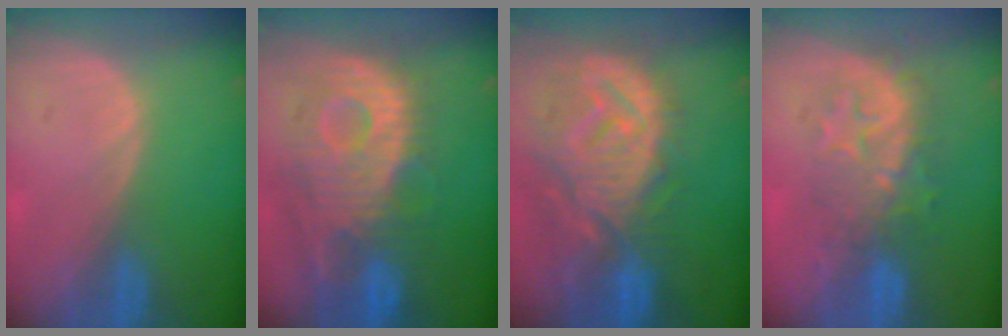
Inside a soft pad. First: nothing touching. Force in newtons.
{"total": 12.0, "press": 10.8, "slide": 5.3}
{"total": 12.8, "press": 11.3, "slide": 6.0}
{"total": 7.9, "press": 7.8, "slide": 1.6}